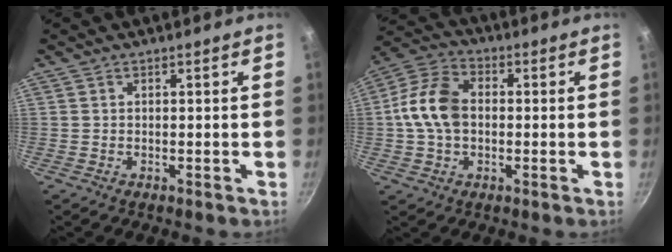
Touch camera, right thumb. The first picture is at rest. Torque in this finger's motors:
{"motor_torque": [0.15, 0.33, 0.06, 0.03, 0.08]}